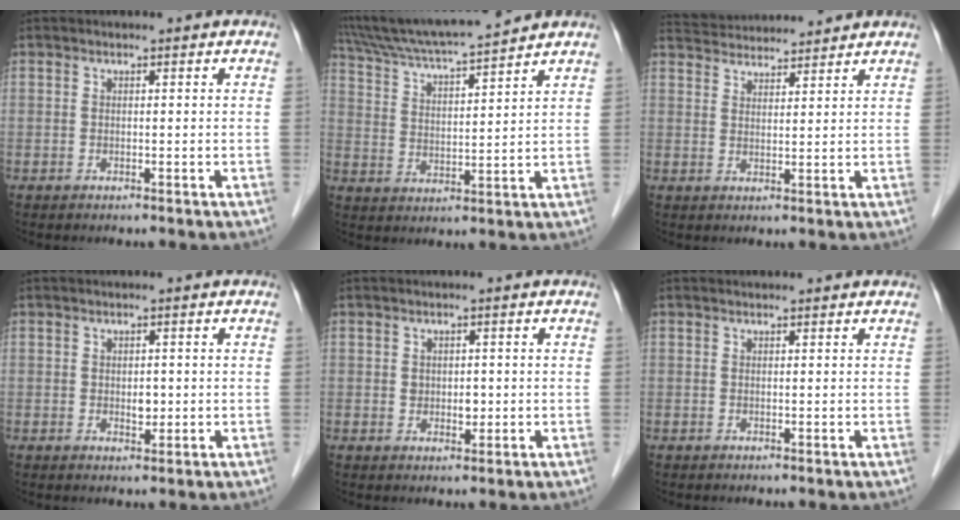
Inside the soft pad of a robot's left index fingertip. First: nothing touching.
{"total": 14.1, "force": [12.8, -0.4, 5.8], "torque": [-0.115, 0.013, 0.218]}
{"total": 9.2, "force": [9.0, 0.8, 1.8], "torque": [-0.042, 0.035, 0.141]}
{"total": 1.8, "force": [-0.3, 1.2, 1.3], "torque": [-0.021, -0.003, -0.002]}
{"total": 2.1, "force": [-0.2, 1.6, 1.4], "torque": [-0.021, -0.002, 0.000]}
{"total": 1.5, "force": [1.5, 0.2, 0.5], "torque": [-0.012, 0.018, 0.020]}